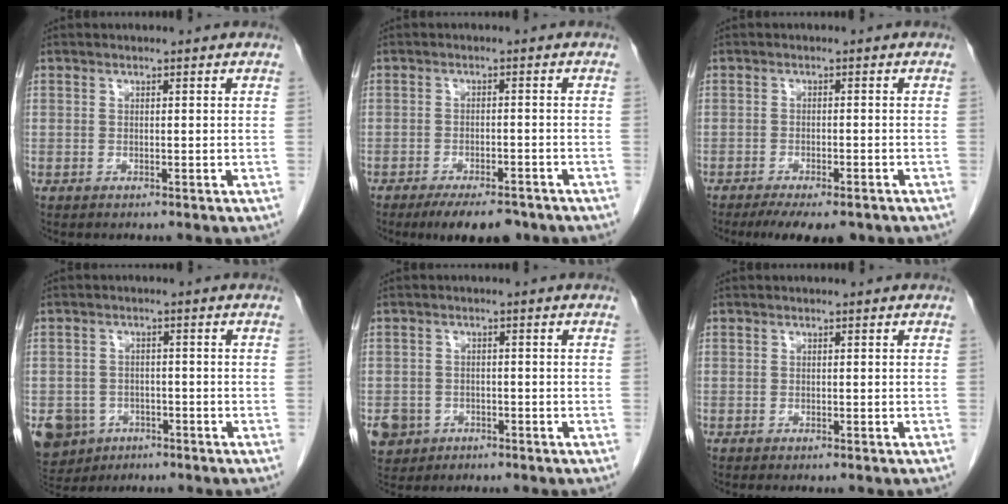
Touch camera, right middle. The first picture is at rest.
{"total": 7.7, "force": [-6.0, 2.5, 4.0], "torque": [-0.055, -0.004, -0.091]}
{"total": 8.7, "force": [-6.7, 2.6, 4.9], "torque": [-0.064, -0.009, -0.096]}
{"total": 8.0, "force": [-4.5, 6.3, 2.0], "torque": [-0.049, 0.002, -0.066]}
{"total": 6.5, "force": [-3.2, 5.6, 1.3], "torque": [-0.037, 0.005, -0.047]}
{"total": 1.1, "force": [-0.9, 0.2, 0.5], "torque": [-0.007, -0.002, -0.010]}